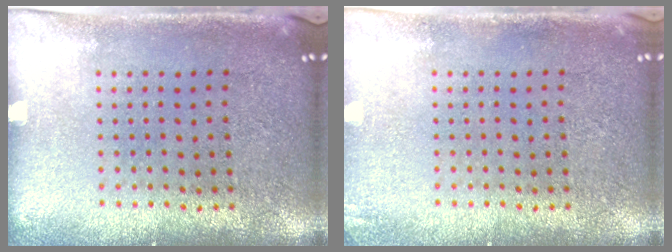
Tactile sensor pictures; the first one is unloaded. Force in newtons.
{"total": 0.9, "press": 0.9, "slide": 0.2}